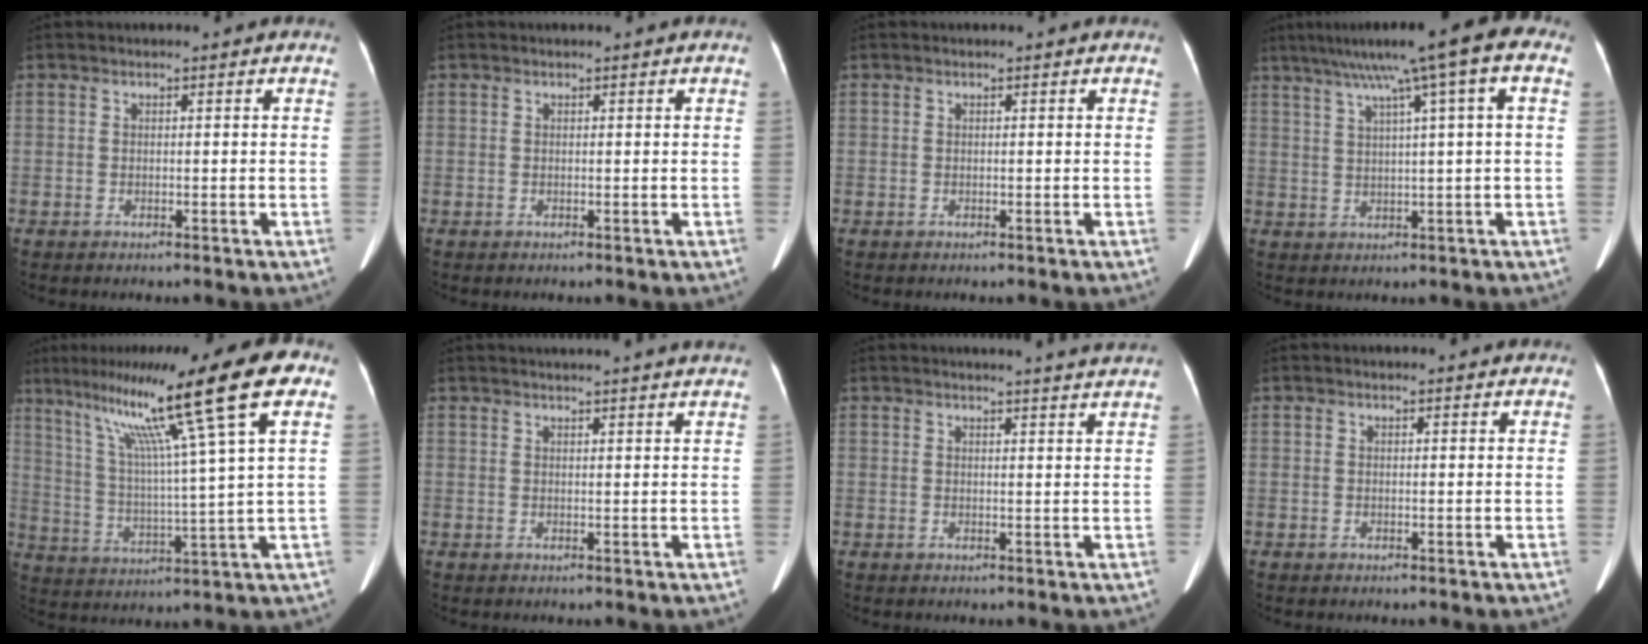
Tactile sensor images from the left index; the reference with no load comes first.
{"total": 0.0}
{"total": 0.0}
{"total": 11.2, "force": [5.3, -0.8, 9.9], "torque": [-0.153, 0.023, 0.079]}
{"total": 17.5, "force": [9.6, -1.9, 14.5], "torque": [-0.230, 0.007, 0.150]}
{"total": 11.8, "force": [10.9, -0.6, 4.4], "torque": [-0.064, -0.017, 0.119]}
{"total": 7.9, "force": [7.4, -1.1, 2.4], "torque": [-0.026, -0.033, 0.066]}
{"total": 2.7, "force": [2.5, 0.4, 0.7], "torque": [-0.009, -0.009, 0.020]}